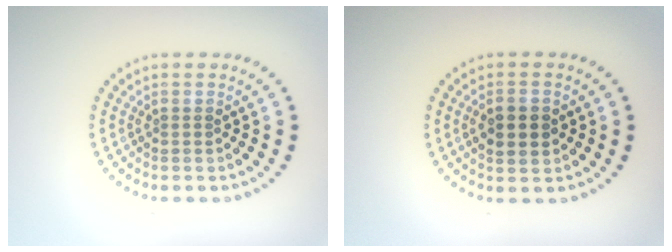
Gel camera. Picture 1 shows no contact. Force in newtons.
{"total": 2.7, "press": 2.7, "slide": 0.2}